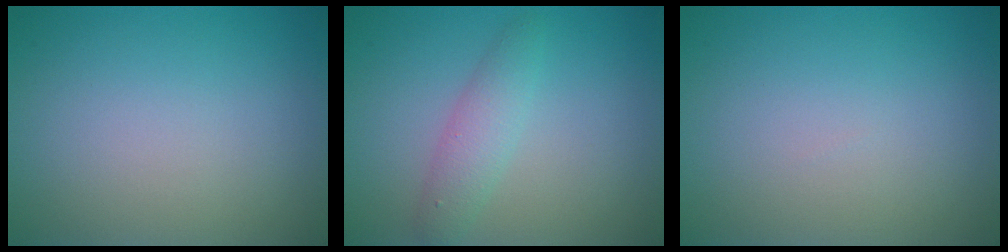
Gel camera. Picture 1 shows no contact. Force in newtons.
{"total": 2.4, "press": 2.4, "slide": 0.1}
{"total": 0.0}